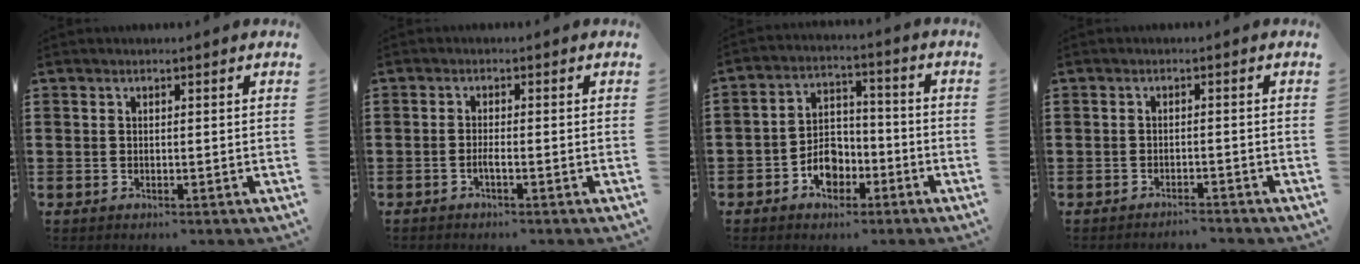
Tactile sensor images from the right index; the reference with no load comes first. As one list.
[{"total": 1.3, "force": [-0.9, 0.0, 1.0], "torque": [-0.017, -0.004, -0.015]}, {"total": 6.2, "force": [-3.0, 4.5, 3.1], "torque": [-0.046, 0.015, -0.055]}, {"total": 1.6, "force": [-1.6, -0.1, 0.1], "torque": [-0.007, 0.003, -0.034]}]